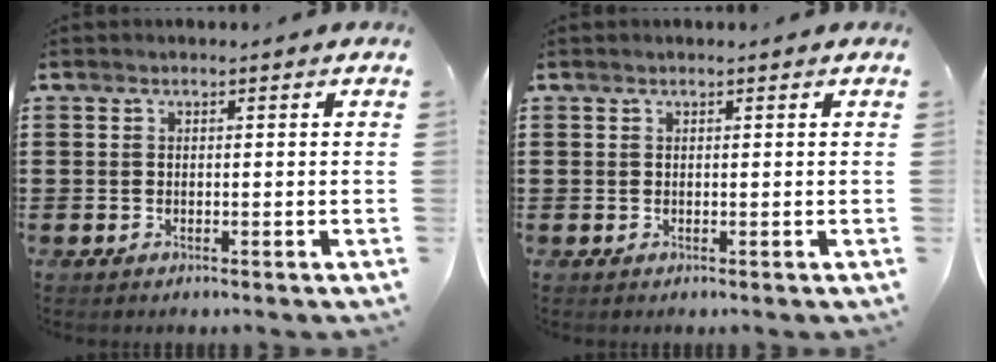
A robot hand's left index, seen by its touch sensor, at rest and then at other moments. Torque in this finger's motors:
{"motor_torque": [2.14, 0.00, -0.29, -0.05]}